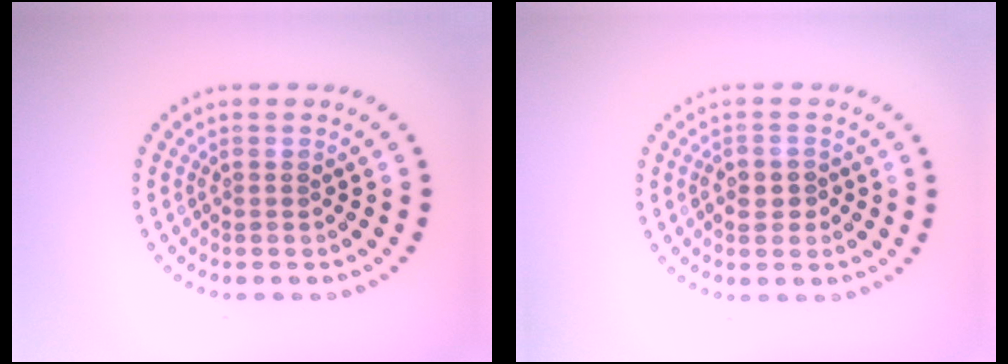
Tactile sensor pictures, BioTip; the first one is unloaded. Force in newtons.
{"total": 1.6, "press": 1.5, "slide": 0.5}